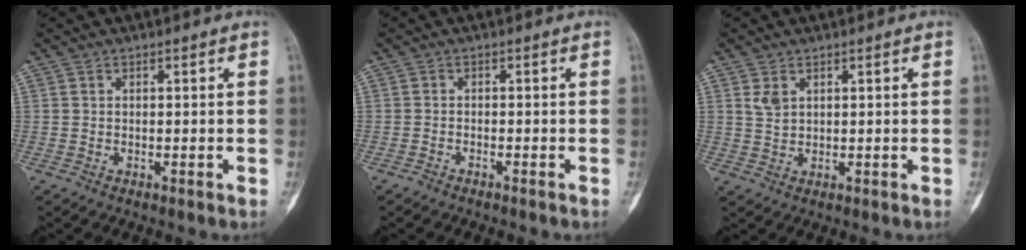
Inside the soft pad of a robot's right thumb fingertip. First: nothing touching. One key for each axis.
{"total": 1.0, "fx": -0.9, "fy": 0.1, "fz": 0.3, "tx": -0.013, "ty": 0.006, "tz": -0.016}
{"total": 2.6, "fx": 1.4, "fy": 1.6, "fz": 1.6, "tx": -0.027, "ty": -0.006, "tz": 0.035}